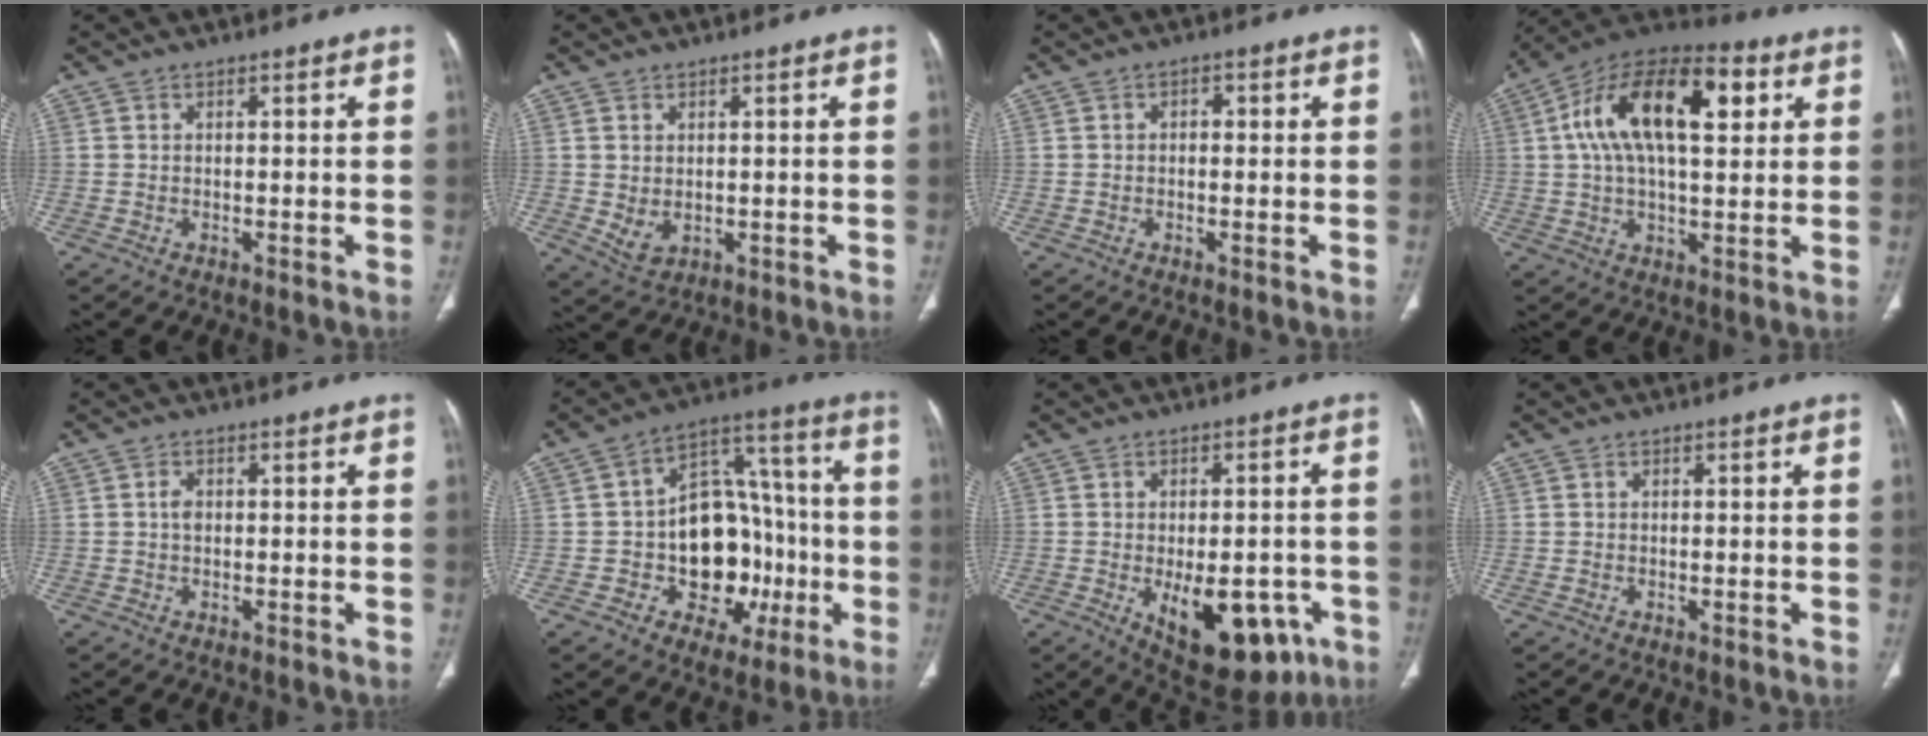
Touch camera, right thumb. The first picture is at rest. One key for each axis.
{"total": 3.7, "fx": 0.0, "fy": 2.6, "fz": 2.6, "tx": -0.048, "ty": -0.007, "tz": 0.015}
{"total": 1.5, "fx": 0.1, "fy": 1.0, "fz": 1.1, "tx": -0.010, "ty": 0.004, "tz": -0.003}
{"total": 21.0, "fx": 5.6, "fy": 10.2, "fz": 17.5, "tx": -0.285, "ty": 0.022, "tz": 0.083}
{"total": 1.6, "fx": 0.2, "fy": 1.1, "fz": 1.1, "tx": -0.020, "ty": 0.003, "tz": 0.000}
{"total": 19.9, "fx": -4.0, "fy": 14.0, "fz": 13.6, "tx": -0.136, "ty": 0.047, "tz": -0.047}
{"total": 16.3, "fx": -5.8, "fy": 8.6, "fz": 12.6, "tx": -0.156, "ty": 0.008, "tz": -0.059}
{"total": 0.0}